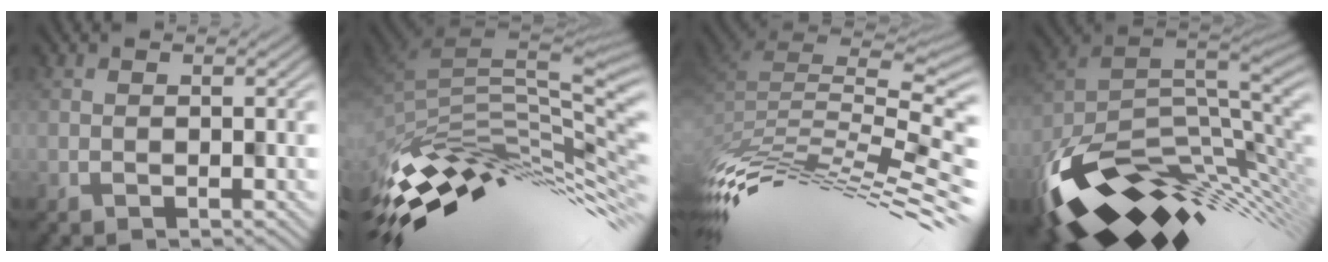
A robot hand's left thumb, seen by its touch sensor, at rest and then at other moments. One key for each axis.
{"total": 13.9, "fx": -4.6, "fy": 3.8, "fz": 12.5, "tx": -0.225, "ty": 0.012, "tz": -0.087}
{"total": 13.7, "fx": -4.2, "fy": 4.2, "fz": 12.3, "tx": -0.244, "ty": 0.012, "tz": -0.074}
{"total": 14.7, "fx": -6.1, "fy": 6.5, "fz": 11.7, "tx": -0.232, "ty": -0.019, "tz": -0.108}